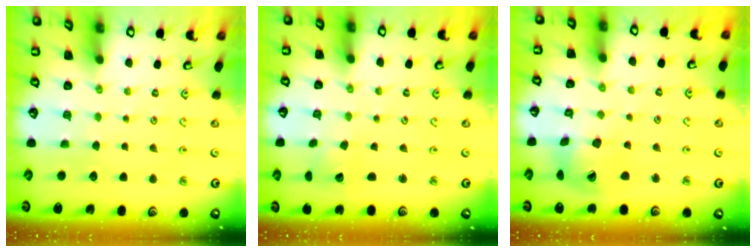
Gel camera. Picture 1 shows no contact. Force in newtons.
{"total": 1.5, "press": 1.5, "slide": 0.0}
{"total": 14.4, "press": 14.3, "slide": 1.7}